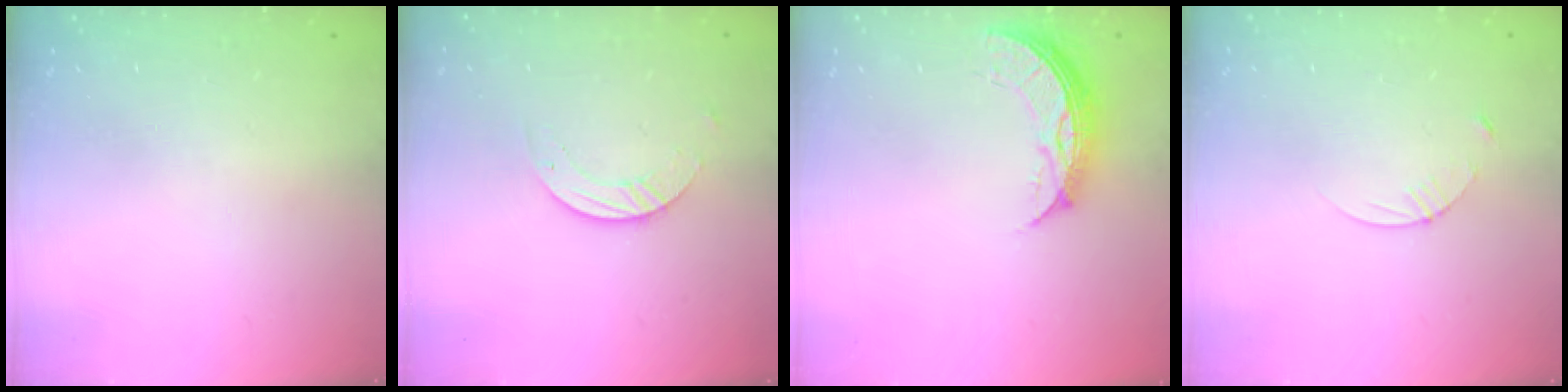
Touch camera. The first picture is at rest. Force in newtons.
{"total": 3.4, "press": 3.4, "slide": 0.1}
{"total": 8.8, "press": 8.7, "slide": 0.6}
{"total": 3.4, "press": 3.3, "slide": 0.3}